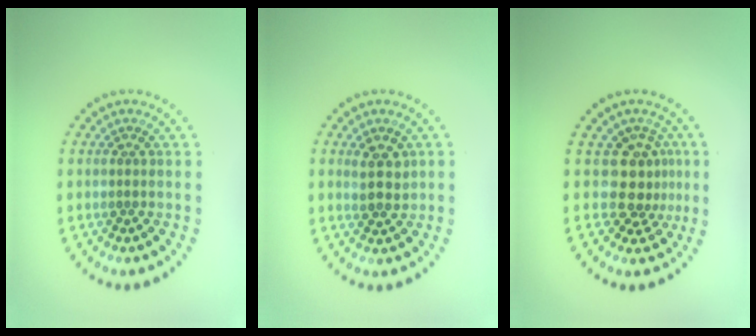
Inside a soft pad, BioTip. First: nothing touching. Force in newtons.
{"total": 2.2, "press": 2.1, "slide": 0.7}
{"total": 3.3, "press": 2.5, "slide": 2.2}